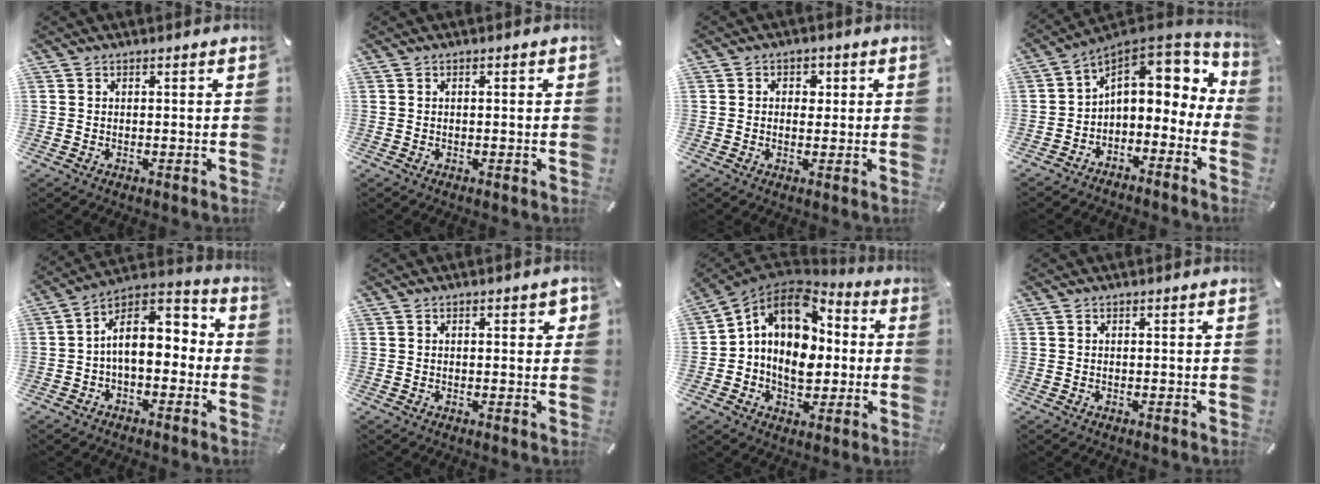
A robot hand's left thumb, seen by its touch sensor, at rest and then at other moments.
{"total": 0.8, "force": [-0.1, 0.2, 0.7], "torque": [-0.014, 0.000, -0.003]}
{"total": 3.0, "force": [0.0, 2.6, 1.5], "torque": [-0.009, -0.001, -0.010]}
{"total": 11.6, "force": [3.2, 7.8, 7.9], "torque": [-0.114, -0.021, 0.058]}
{"total": 10.1, "force": [0.0, 7.1, 7.2], "torque": [-0.120, -0.006, -0.001]}
{"total": 2.3, "force": [0.5, 0.9, 2.0], "torque": [-0.025, 0.000, 0.003]}
{"total": 13.8, "force": [0.8, 11.1, 8.2], "torque": [-0.141, -0.004, 0.016]}
{"total": 0.0}